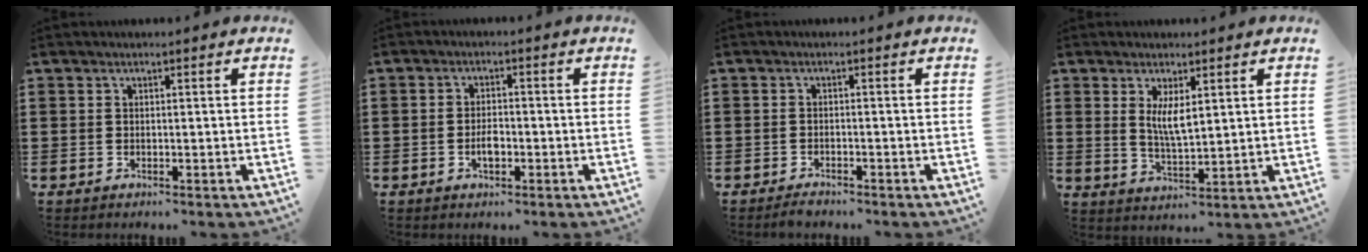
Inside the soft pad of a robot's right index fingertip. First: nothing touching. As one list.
[{"total": 2.9, "force": [-0.9, 1.3, 2.4], "torque": [-0.046, 0.004, -0.016]}, {"total": 1.3, "force": [-1.3, 0.2, 0.3], "torque": [-0.008, -0.001, -0.024]}, {"total": 4.7, "force": [1.4, 1.1, 4.3], "torque": [-0.088, -0.002, 0.026]}]